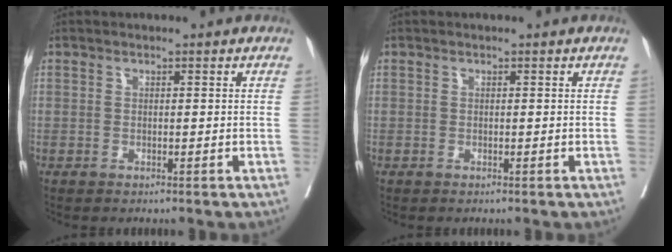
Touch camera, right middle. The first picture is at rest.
{"total": 0.0}